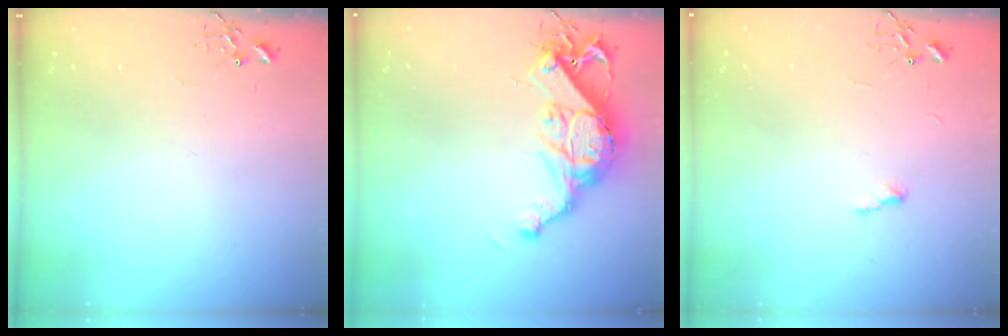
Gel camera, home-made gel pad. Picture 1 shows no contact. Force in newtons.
{"total": 14.9, "press": 14.8, "slide": 1.0}
{"total": 4.7, "press": 4.7, "slide": 0.7}